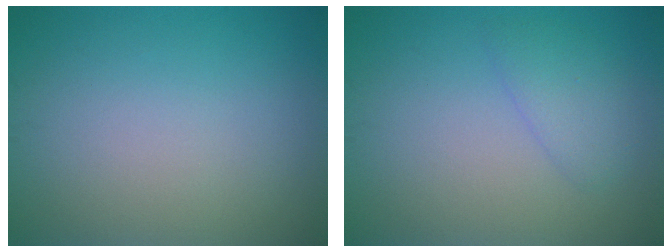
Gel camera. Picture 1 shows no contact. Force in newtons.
{"total": 2.0, "press": 2.0, "slide": 0.2}